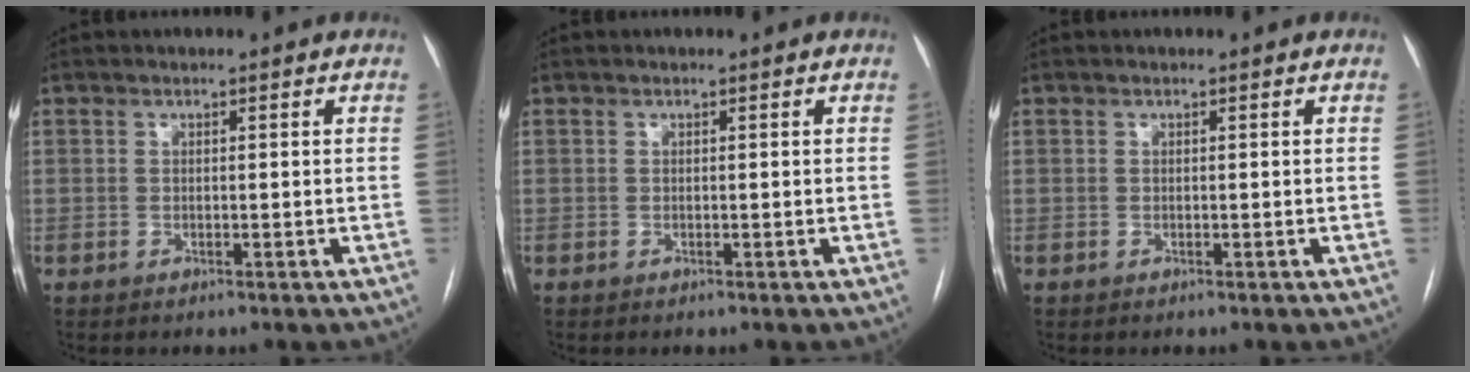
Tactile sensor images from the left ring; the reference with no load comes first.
{"total": 0.0}
{"total": 0.0}